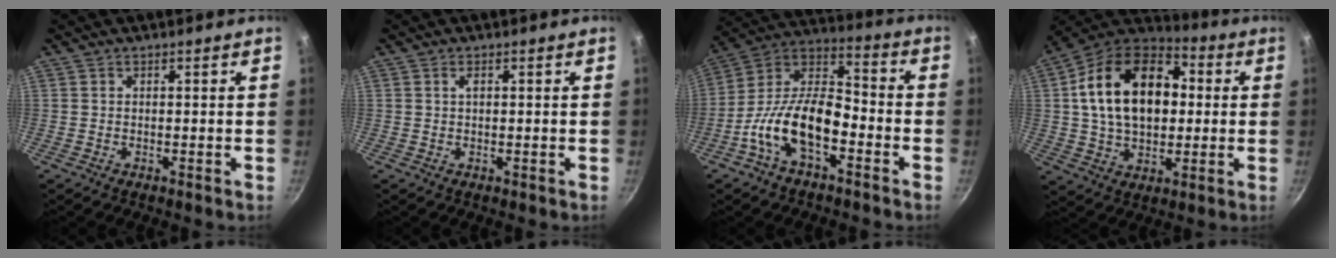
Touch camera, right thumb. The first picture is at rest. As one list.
[{"total": 1.2, "force": [0.3, 0.6, 1.0], "torque": [-0.015, 0.002, 0.004]}, {"total": 16.4, "force": [-6.2, 8.4, 12.6], "torque": [-0.214, 0.059, -0.137]}, {"total": 22.1, "force": [3.0, 14.6, 16.2], "torque": [-0.249, 0.028, 0.038]}]